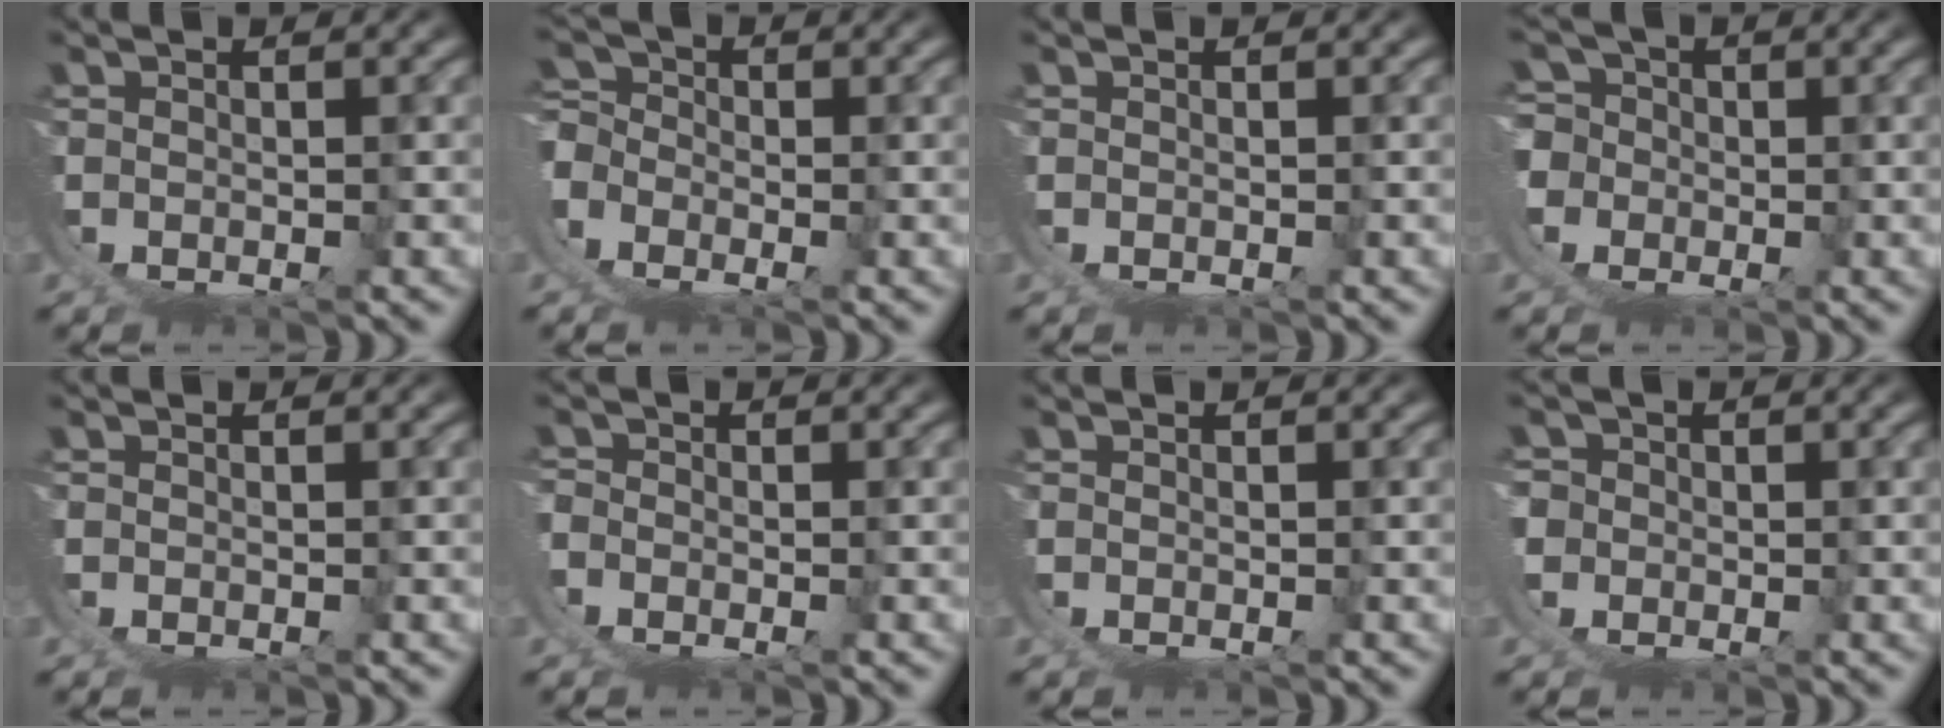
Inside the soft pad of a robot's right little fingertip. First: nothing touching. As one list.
[{"total": 7.2, "force": [-1.6, 6.6, 2.4], "torque": [-0.050, -0.011, -0.043]}, {"total": 0.0}, {"total": 10.4, "force": [-1.0, 9.7, 3.3], "torque": [-0.104, -0.040, -0.021]}, {"total": 0.0}, {"total": 1.7, "force": [-1.0, 1.3, 0.2], "torque": [0.003, -0.003, -0.027]}, {"total": 0.0}, {"total": 5.5, "force": [-0.9, 5.1, 1.8], "torque": [-0.054, -0.027, -0.016]}]